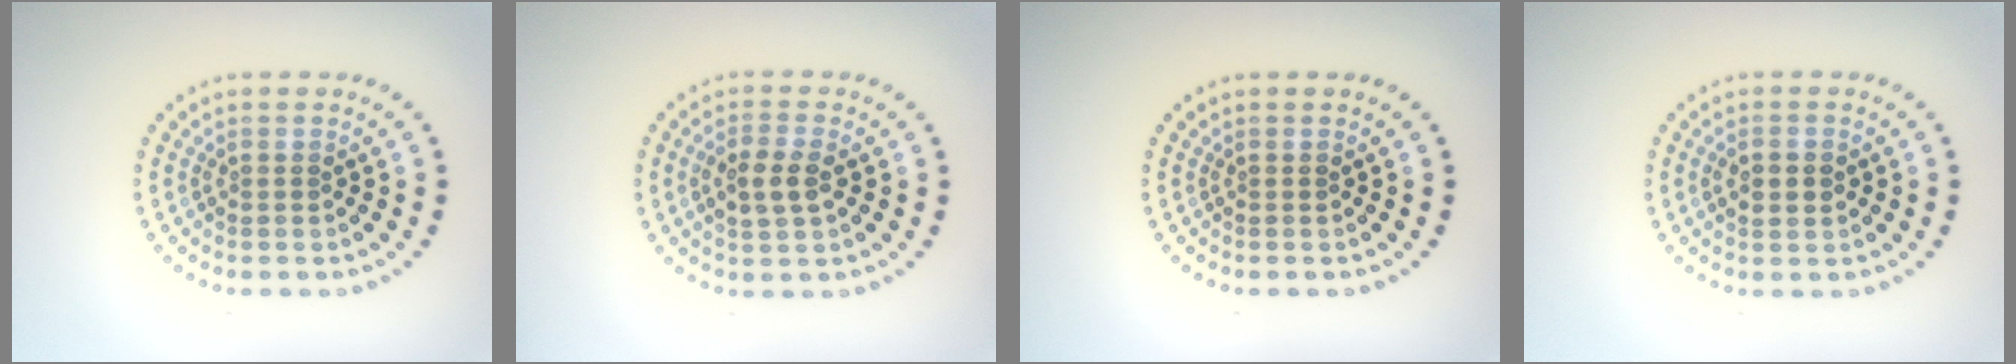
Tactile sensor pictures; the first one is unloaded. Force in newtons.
{"total": 2.8, "press": 2.8, "slide": 0.6}
{"total": 0.0}
{"total": 2.4, "press": 2.4, "slide": 0.2}